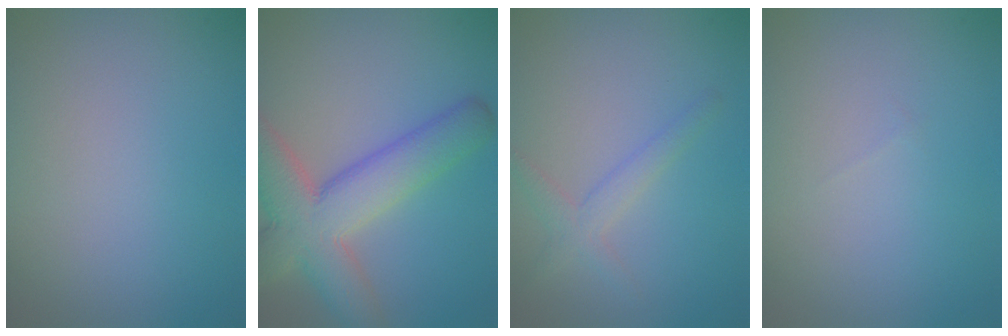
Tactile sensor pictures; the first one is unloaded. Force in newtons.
{"total": 8.5, "press": 8.5, "slide": 0.5}
{"total": 2.0, "press": 2.0, "slide": 0.2}
{"total": 0.0}